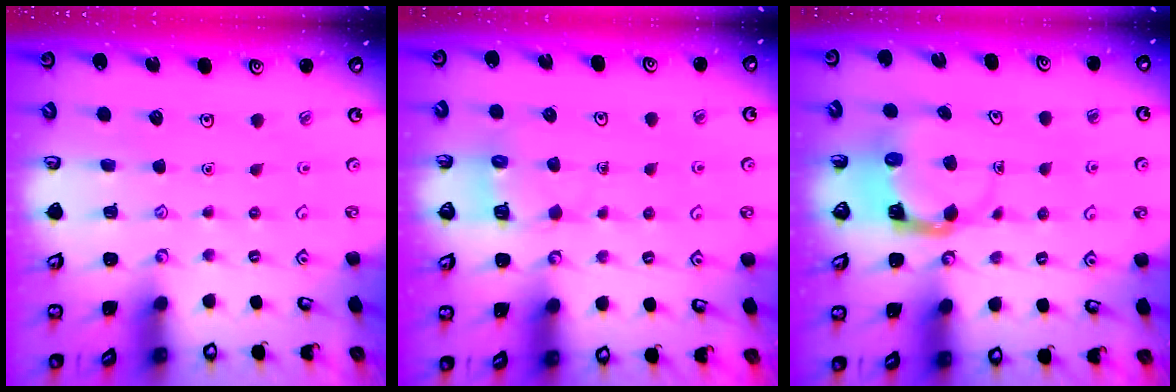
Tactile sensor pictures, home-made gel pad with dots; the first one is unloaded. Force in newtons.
{"total": 5.5, "press": 5.5, "slide": 0.6}
{"total": 3.9, "press": 3.9, "slide": 0.4}